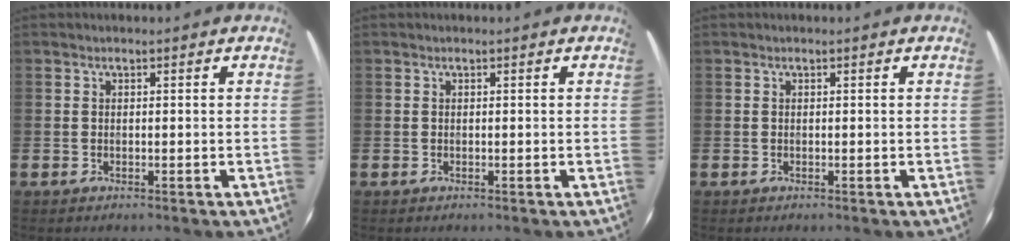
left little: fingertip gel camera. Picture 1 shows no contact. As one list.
[{"total": 0.0}, {"total": 0.0}]